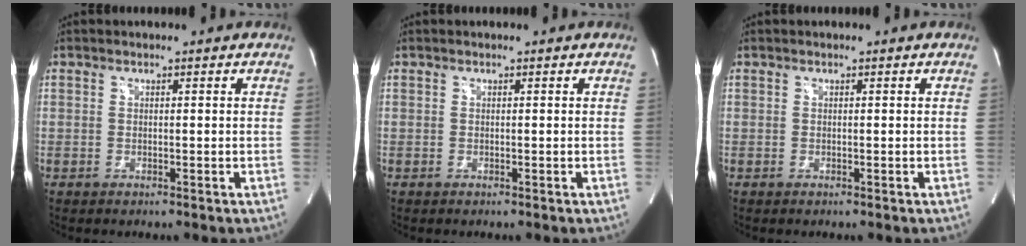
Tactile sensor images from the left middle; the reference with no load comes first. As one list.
[{"total": 0.0}, {"total": 0.0}]